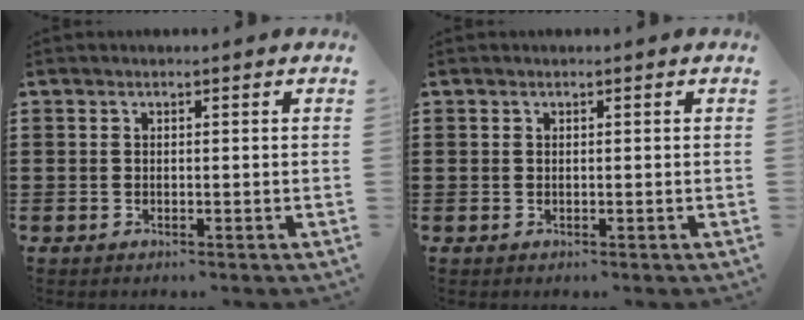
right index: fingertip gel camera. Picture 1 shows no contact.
{"total": 0.0}